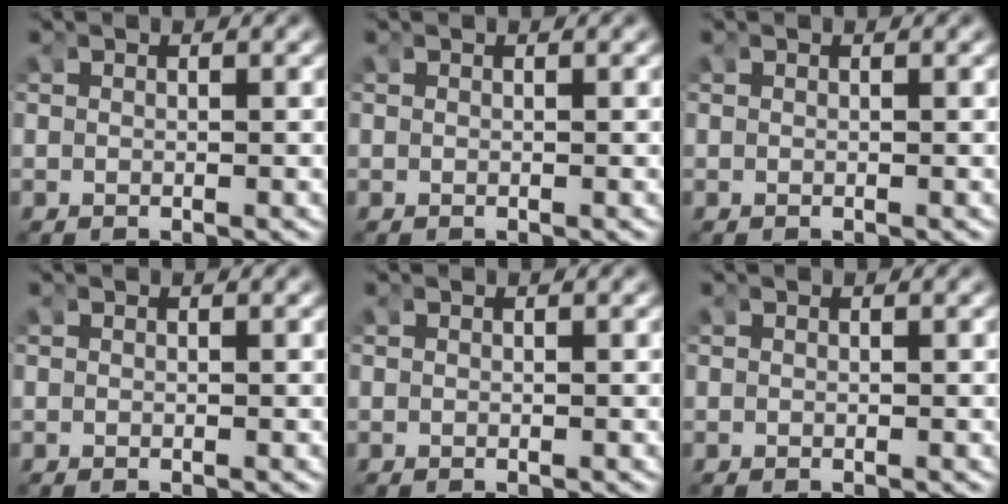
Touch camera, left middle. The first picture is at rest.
{"total": 0.0}
{"total": 0.0}
{"total": 0.0}
{"total": 0.0}
{"total": 0.0}